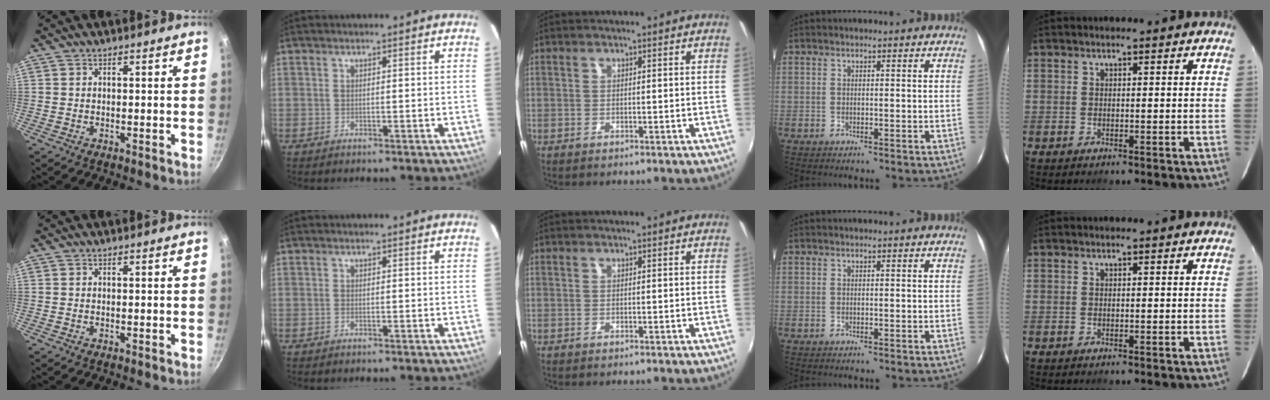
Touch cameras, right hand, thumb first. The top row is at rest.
{}